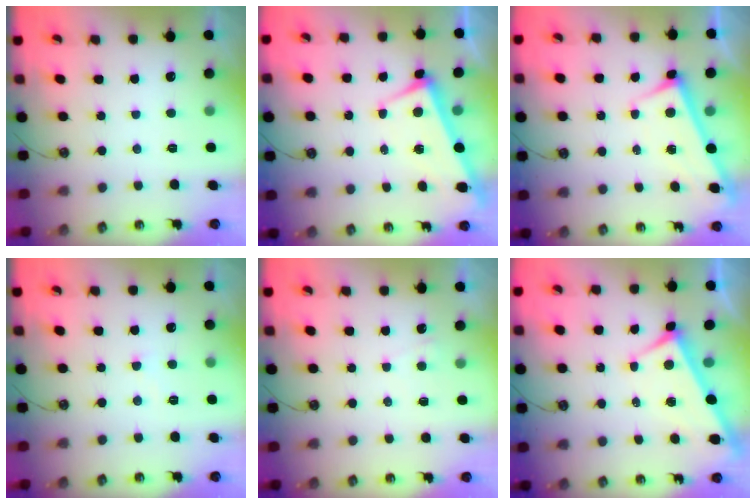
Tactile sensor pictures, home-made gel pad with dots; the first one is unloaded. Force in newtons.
{"total": 3.9, "press": 3.9, "slide": 0.6}
{"total": 3.0, "press": 3.0, "slide": 0.2}
{"total": 5.4, "press": 5.4, "slide": 0.4}
{"total": 1.4, "press": 1.3, "slide": 0.3}
{"total": 3.9, "press": 3.8, "slide": 0.7}